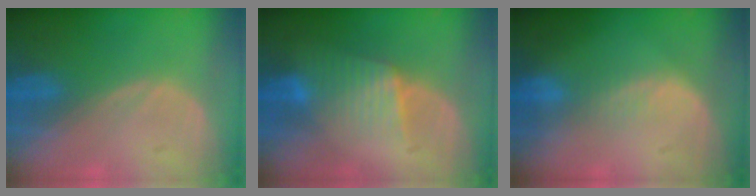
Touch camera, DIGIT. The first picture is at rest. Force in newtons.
{"total": 6.4, "press": 5.9, "slide": 2.5}
{"total": 2.0, "press": 2.0, "slide": 0.1}